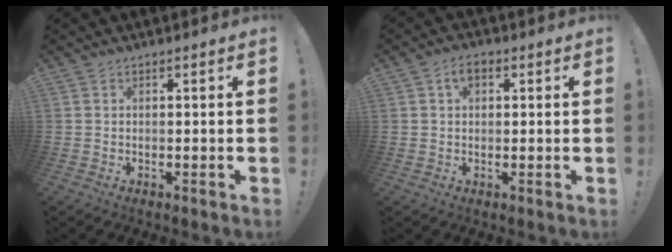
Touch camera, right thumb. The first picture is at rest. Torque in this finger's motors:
{"motor_torque": [-0.11, 0.18, 0.01, 0.01, 0.00]}